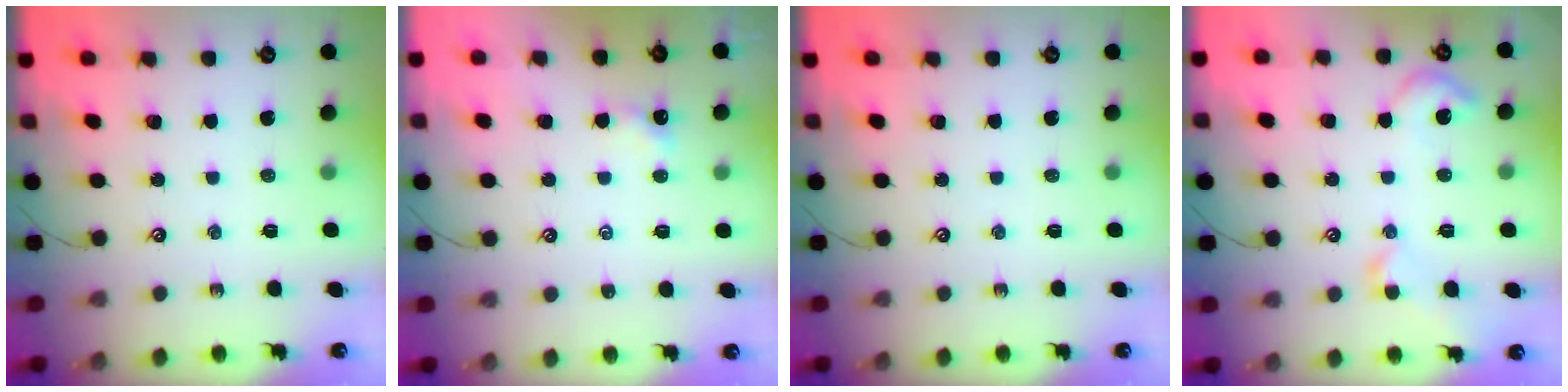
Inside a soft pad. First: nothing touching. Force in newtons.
{"total": 0.5, "press": 0.4, "slide": 0.3}
{"total": 0.0}
{"total": 5.8, "press": 5.8, "slide": 0.9}